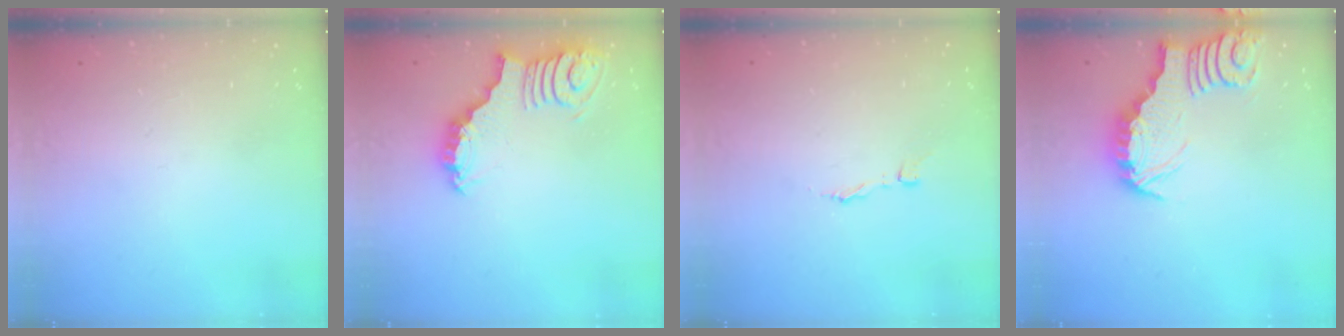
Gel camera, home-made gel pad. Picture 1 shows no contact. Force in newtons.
{"total": 3.0, "press": 2.9, "slide": 0.5}
{"total": 1.7, "press": 1.7, "slide": 0.1}
{"total": 3.0, "press": 3.0, "slide": 0.3}